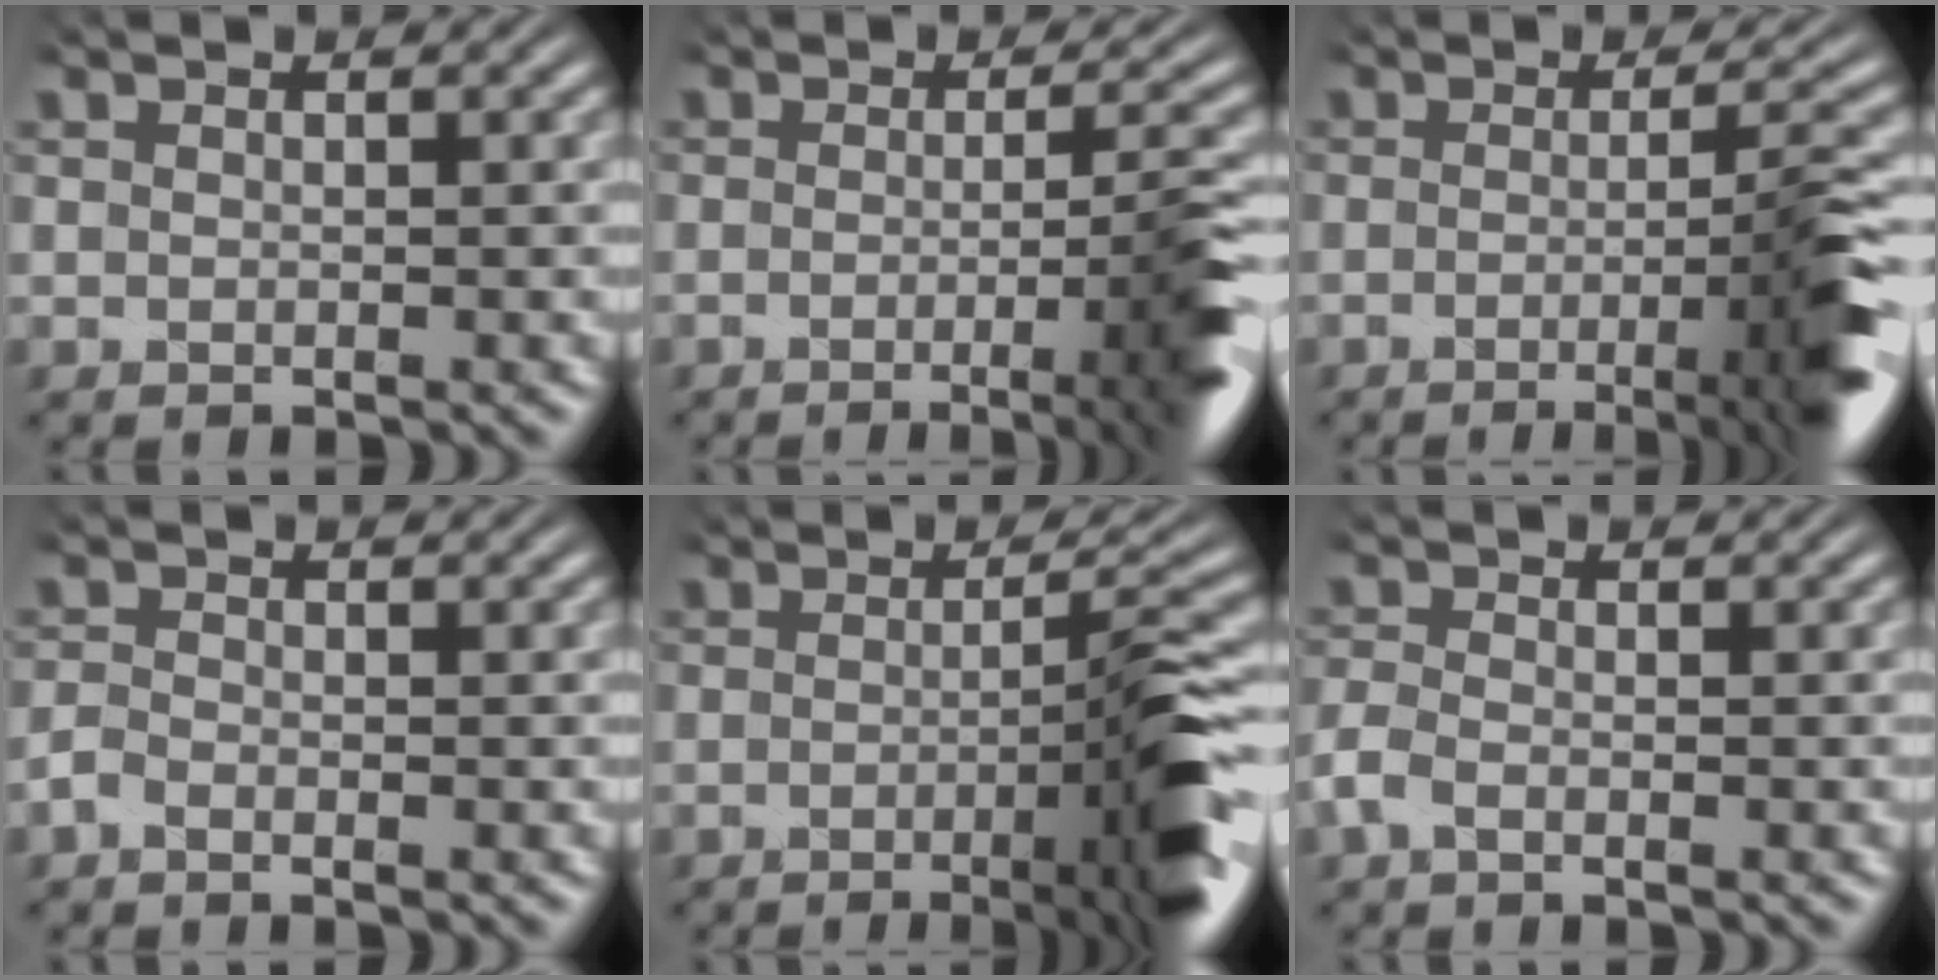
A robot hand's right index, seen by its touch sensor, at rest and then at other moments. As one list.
[{"total": 7.8, "force": [-3.3, 1.5, 6.9], "torque": [-0.072, -0.005, -0.054]}, {"total": 8.9, "force": [-3.4, 1.7, 8.1], "torque": [-0.099, -0.004, -0.054]}, {"total": 1.3, "force": [-1.1, 0.5, 0.3], "torque": [-0.012, -0.007, -0.022]}, {"total": 9.9, "force": [-3.1, 1.9, 9.2], "torque": [-0.117, -0.004, -0.049]}, {"total": 1.8, "force": [-1.3, 1.0, 0.9], "torque": [-0.031, -0.010, -0.022]}]